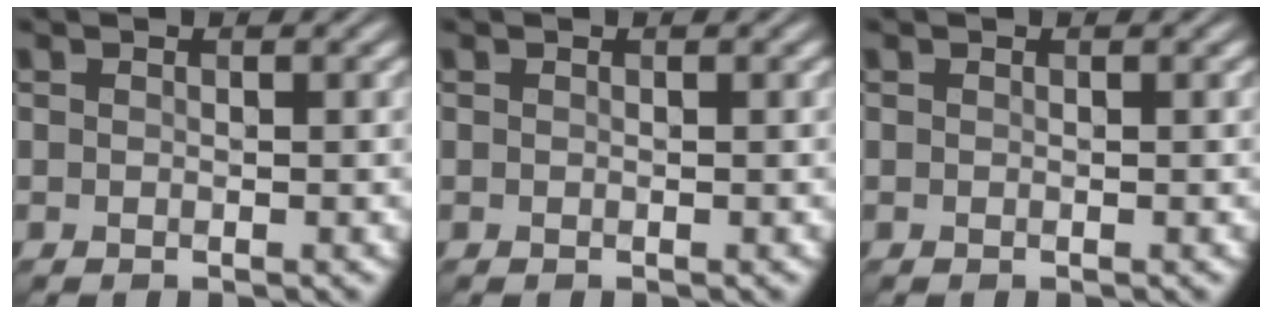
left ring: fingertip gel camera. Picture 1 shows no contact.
{"total": 0.0}
{"total": 0.0}